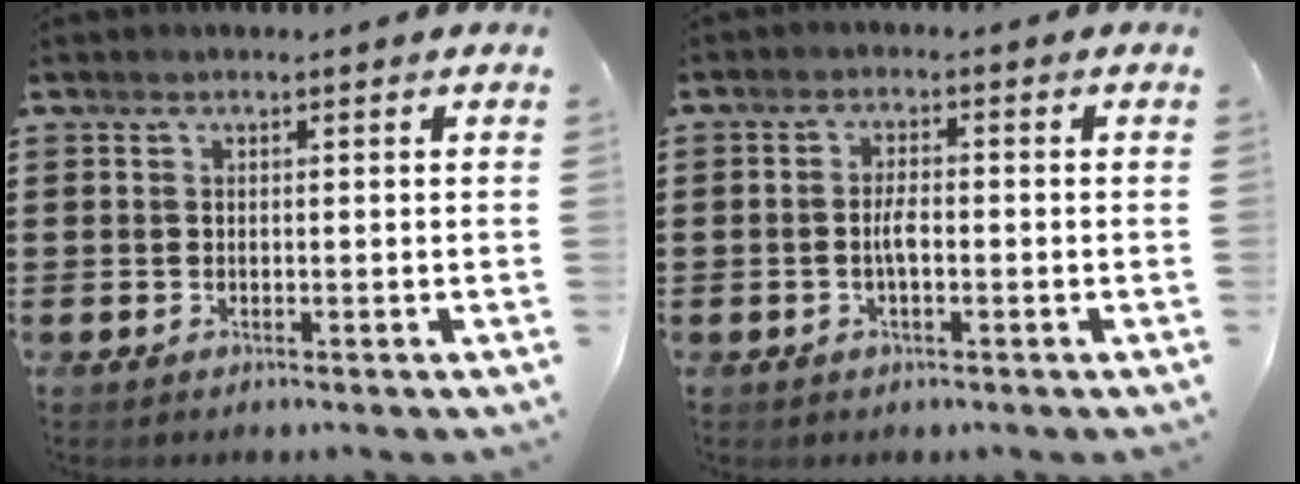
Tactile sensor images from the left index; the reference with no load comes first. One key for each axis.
{"total": 2.9, "fx": -0.8, "fy": 1.0, "fz": 2.6, "tx": -0.056, "ty": 0.002, "tz": -0.018}